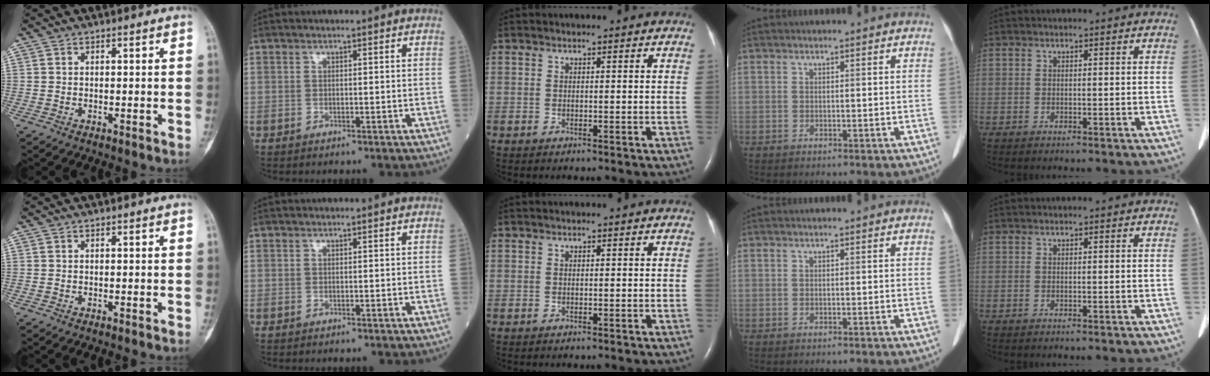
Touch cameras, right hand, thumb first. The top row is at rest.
{}